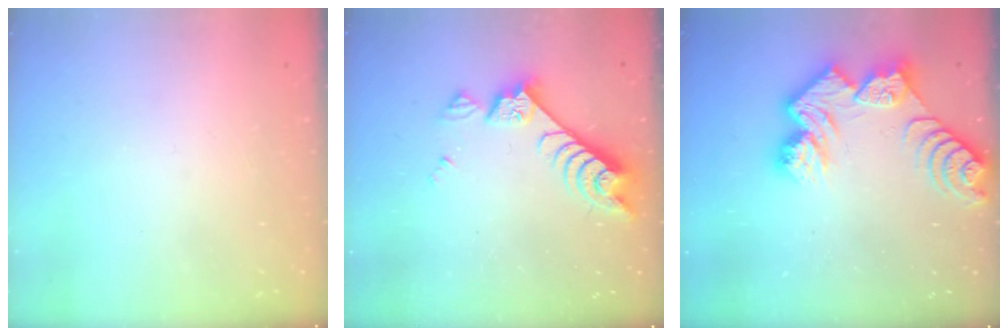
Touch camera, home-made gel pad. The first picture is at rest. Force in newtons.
{"total": 8.3, "press": 8.2, "slide": 1.3}
{"total": 12.5, "press": 12.5, "slide": 1.1}